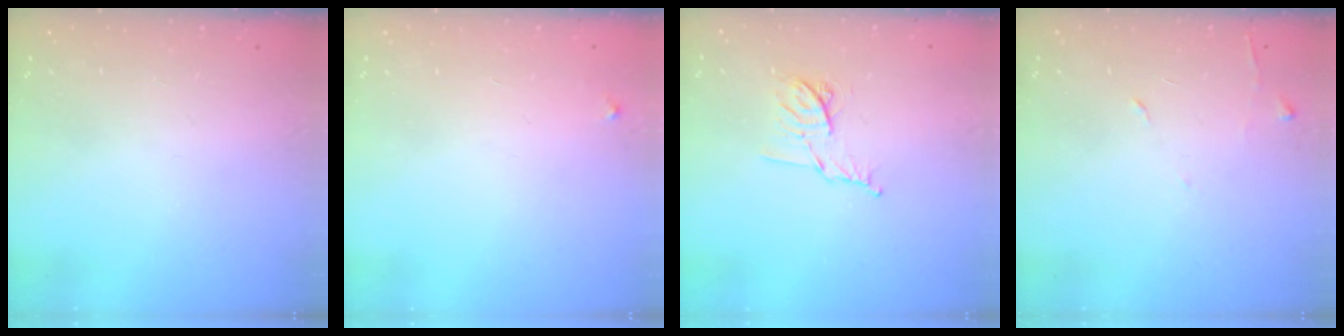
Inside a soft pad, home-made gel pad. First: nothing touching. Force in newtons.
{"total": 2.3, "press": 2.3, "slide": 0.2}
{"total": 9.4, "press": 9.4, "slide": 0.7}
{"total": 5.8, "press": 5.7, "slide": 0.6}